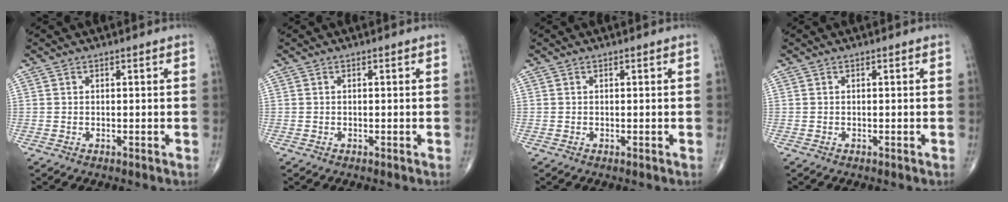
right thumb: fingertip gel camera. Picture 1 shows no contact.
{"total": 0.0}
{"total": 0.0}
{"total": 0.0}